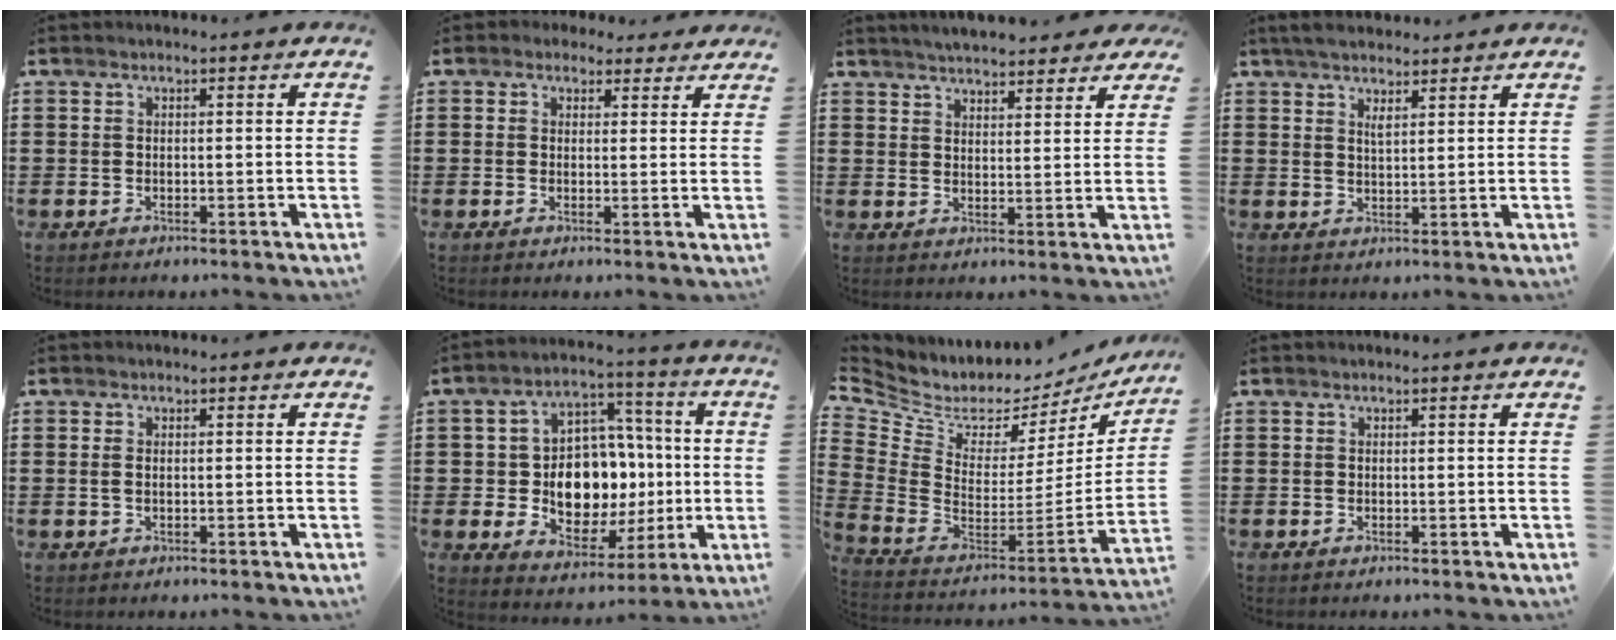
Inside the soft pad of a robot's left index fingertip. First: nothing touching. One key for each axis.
{"total": 2.5, "fx": 2.0, "fy": 1.4, "fz": 0.5, "tx": -0.010, "ty": -0.001, "tz": 0.035}
{"total": 4.3, "fx": 4.1, "fy": 0.4, "fz": 0.9, "tx": -0.032, "ty": -0.012, "tz": 0.075}
{"total": 3.4, "fx": 2.8, "fy": 0.7, "fz": 1.7, "tx": -0.038, "ty": 0.002, "tz": 0.051}
{"total": 1.2, "fx": -0.1, "fy": 0.6, "fz": 1.0, "tx": -0.021, "ty": 0.003, "tz": -0.002}
{"total": 11.9, "fx": 0.1, "fy": 9.5, "fz": 7.1, "tx": -0.128, "ty": -0.001, "tz": 0.006}
{"total": 4.1, "fx": 3.2, "fy": 2.4, "fz": 0.9, "tx": -0.053, "ty": -0.048, "tz": 0.051}
{"total": 0.0}